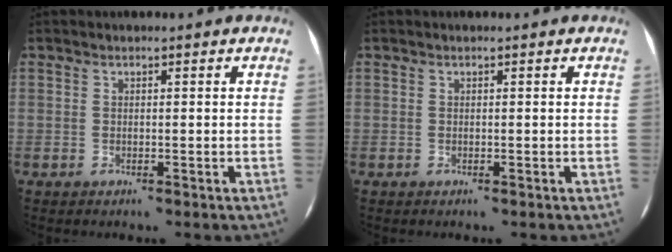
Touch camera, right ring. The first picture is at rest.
{"total": 0.0}